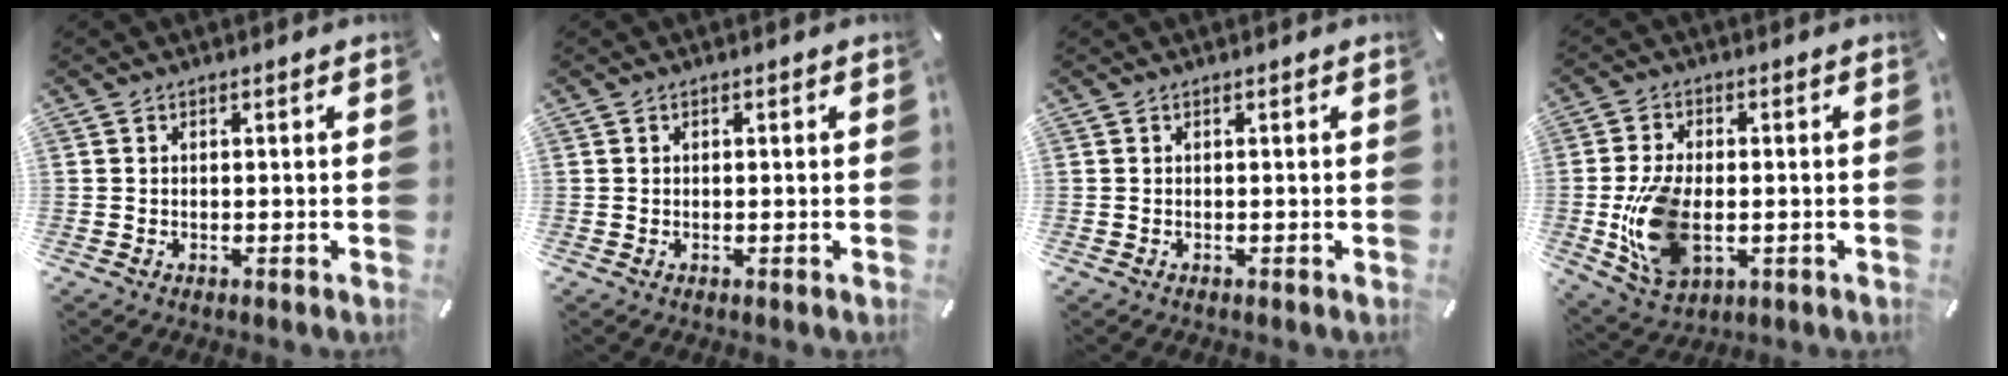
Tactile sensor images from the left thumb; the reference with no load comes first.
{"total": 0.0}
{"total": 0.0}
{"total": 13.5, "force": [-2.0, 8.4, 10.4], "torque": [-0.231, -0.014, -0.033]}